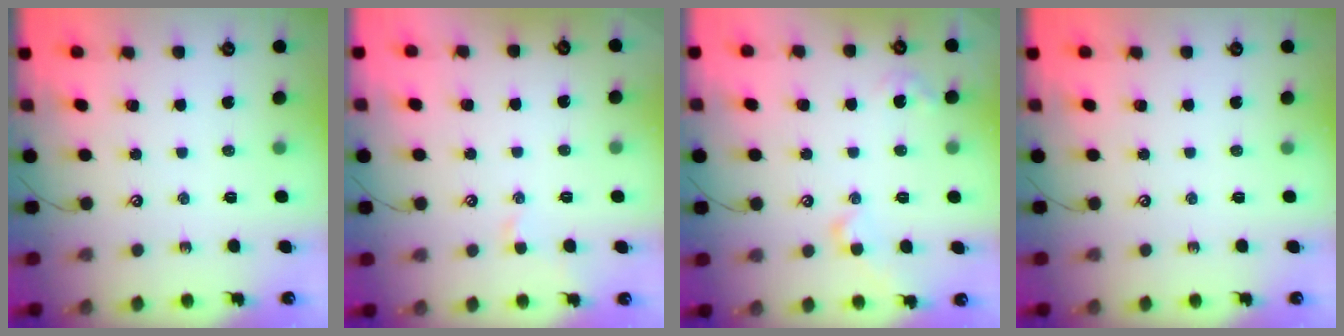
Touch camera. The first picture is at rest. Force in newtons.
{"total": 1.4, "press": 1.3, "slide": 0.4}
{"total": 3.9, "press": 3.8, "slide": 0.9}
{"total": 0.0}